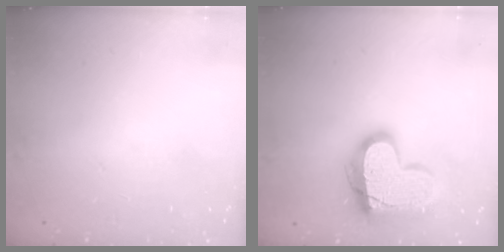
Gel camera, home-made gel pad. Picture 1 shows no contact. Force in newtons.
{"total": 17.2, "press": 17.2, "slide": 1.3}